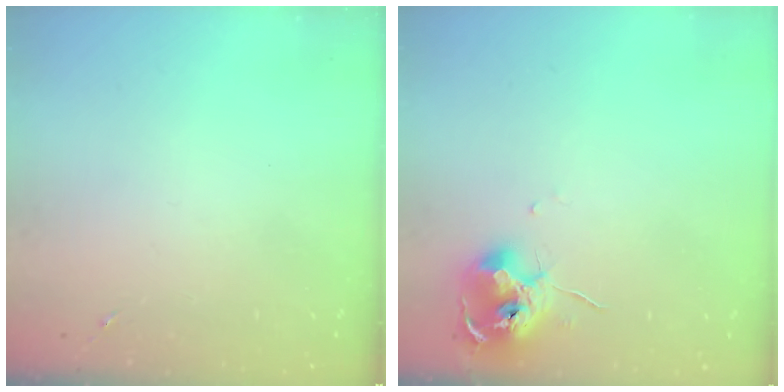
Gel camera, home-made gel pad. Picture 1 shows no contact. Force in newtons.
{"total": 10.5, "press": 10.4, "slide": 1.0}